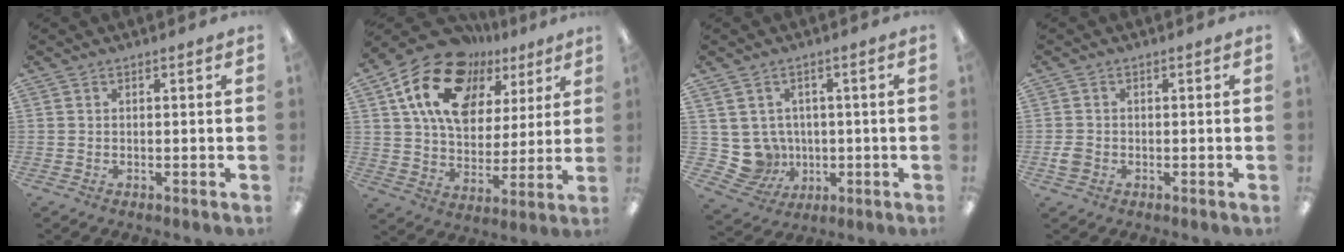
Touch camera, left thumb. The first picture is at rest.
{"total": 19.3, "force": [10.6, 12.6, 10.0], "torque": [-0.186, -0.036, 0.197]}
{"total": 7.4, "force": [0.7, 7.2, 1.6], "torque": [-0.072, -0.008, 0.024]}
{"total": 2.2, "force": [-0.5, 1.9, 1.1], "torque": [-0.016, 0.004, -0.009]}